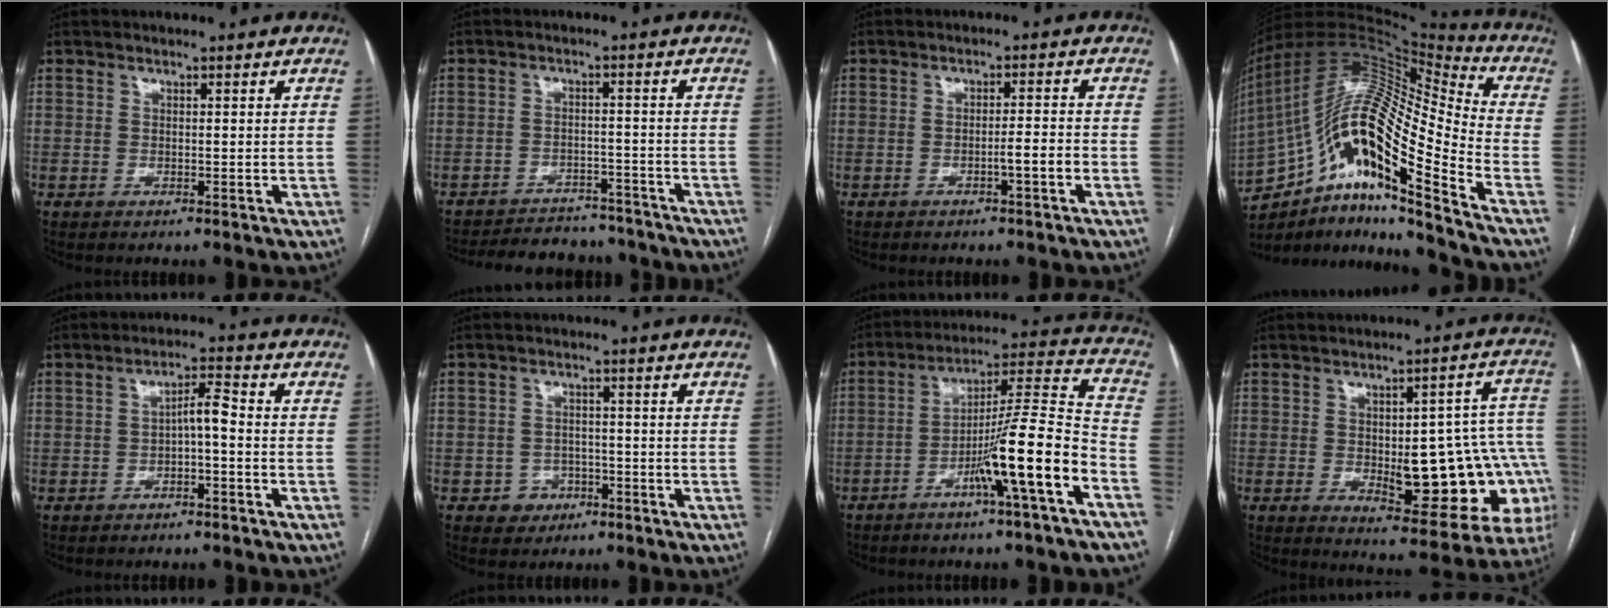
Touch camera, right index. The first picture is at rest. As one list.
[{"total": 13.6, "force": [-12.6, 4.3, 3.0], "torque": [-0.047, 0.010, -0.161]}, {"total": 2.9, "force": [-1.4, -0.1, 2.5], "torque": [-0.034, 0.002, -0.025]}, {"total": 22.6, "force": [-12.5, 3.0, 18.5], "torque": [-0.348, 0.024, -0.222]}, {"total": 3.7, "force": [-0.8, 0.7, 3.5], "torque": [-0.058, 0.016, -0.011]}, {"total": 3.5, "force": [-1.6, 3.1, 0.3], "torque": [0.005, 0.014, -0.020]}, {"total": 14.2, "force": [-6.5, -0.8, 12.6], "torque": [-0.203, 0.010, -0.109]}, {"total": 19.4, "force": [-2.7, 6.5, 18.0], "torque": [-0.149, 0.031, -0.011]}]